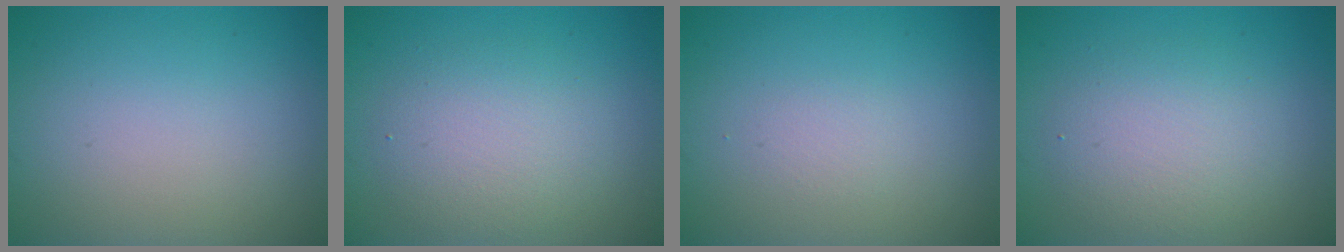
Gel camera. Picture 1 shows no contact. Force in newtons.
{"total": 3.8, "press": 3.8, "slide": 0.1}
{"total": 0.8, "press": 0.8, "slide": 0.1}
{"total": 3.8, "press": 3.8, "slide": 0.1}